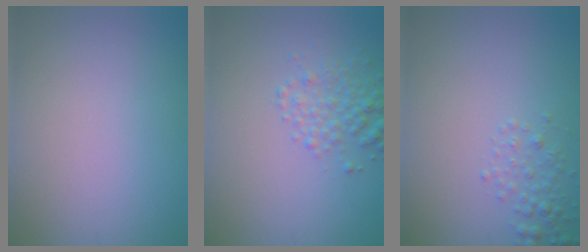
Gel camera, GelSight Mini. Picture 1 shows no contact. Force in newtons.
{"total": 2.6, "press": 2.6, "slide": 0.1}
{"total": 1.6, "press": 1.6, "slide": 0.1}